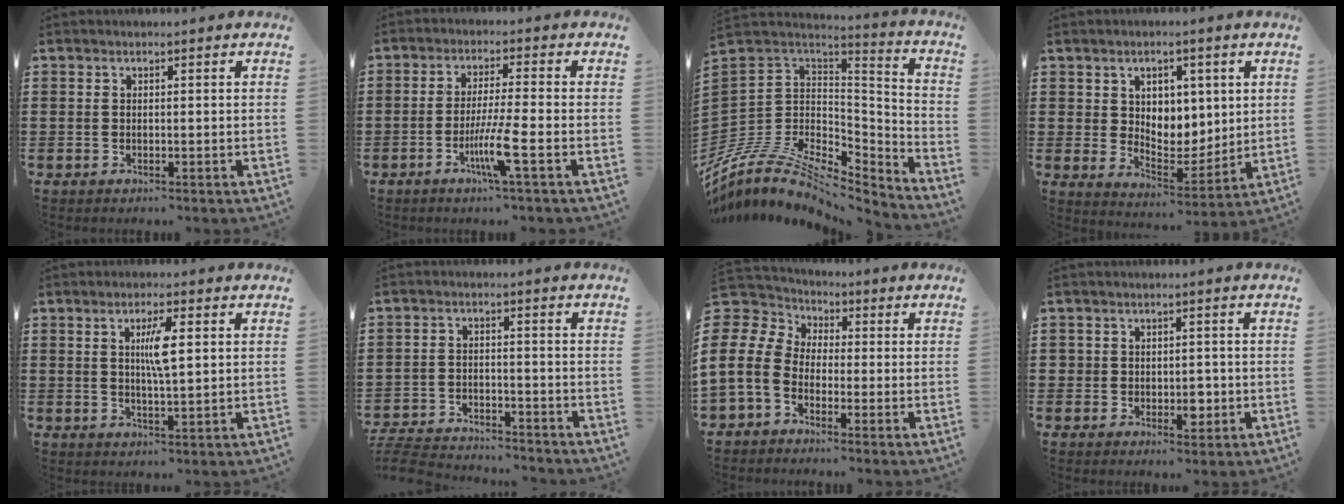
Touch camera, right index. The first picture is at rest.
{"total": 6.7, "force": [-2.7, -0.3, 6.1], "torque": [-0.122, -0.022, -0.052]}
{"total": 9.6, "force": [-6.6, 5.2, 4.8], "torque": [-0.119, 0.000, -0.131]}
{"total": 5.0, "force": [2.8, 3.9, 1.5], "torque": [-0.045, -0.006, 0.048]}
{"total": 4.7, "force": [1.1, 0.9, 4.5], "torque": [-0.089, 0.007, 0.014]}
{"total": 5.0, "force": [-4.9, 0.5, 0.7], "torque": [-0.024, 0.000, -0.104]}
{"total": 9.0, "force": [-1.6, 7.2, 5.2], "torque": [-0.157, 0.002, -0.041]}
{"total": 3.0, "force": [-0.6, 2.3, 1.9], "torque": [-0.041, 0.004, -0.012]}